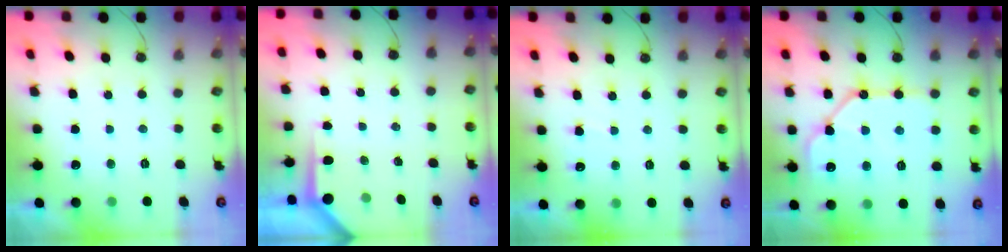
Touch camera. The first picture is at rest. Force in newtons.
{"total": 3.8, "press": 3.7, "slide": 0.4}
{"total": 4.3, "press": 4.2, "slide": 0.5}
{"total": 16.5, "press": 16.4, "slide": 1.8}